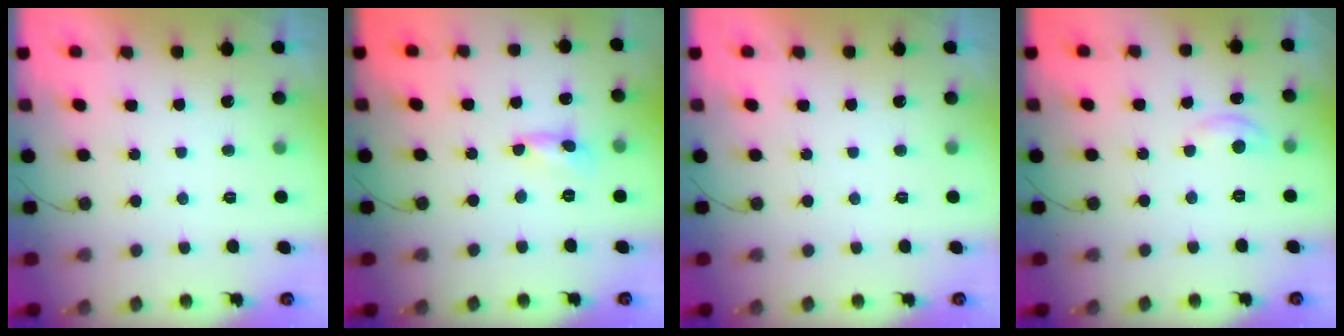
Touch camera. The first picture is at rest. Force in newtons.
{"total": 0.8, "press": 0.7, "slide": 0.1}
{"total": 0.0}
{"total": 2.9, "press": 2.8, "slide": 0.3}